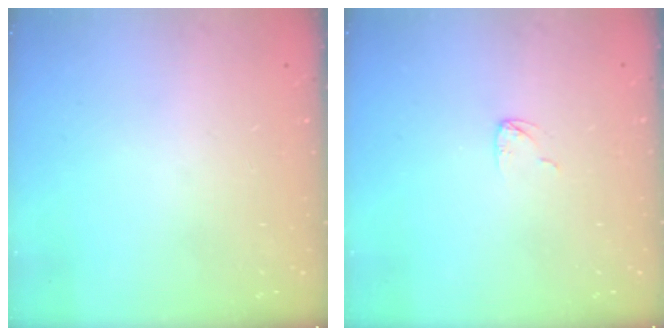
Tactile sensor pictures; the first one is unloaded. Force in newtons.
{"total": 2.9, "press": 2.9, "slide": 0.2}